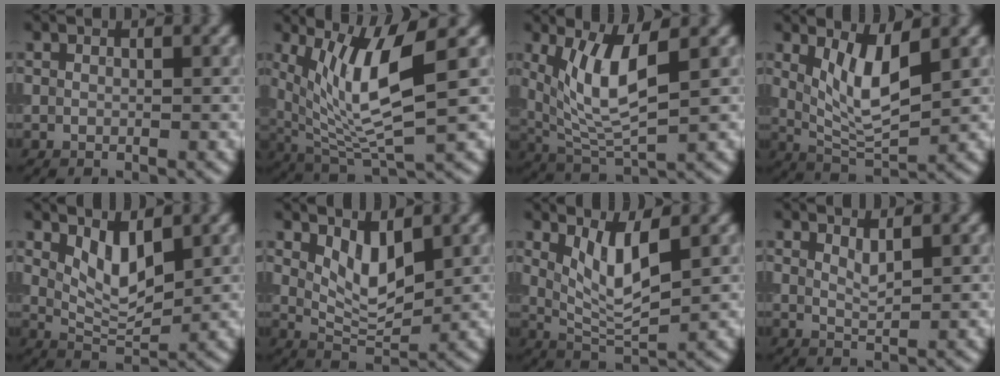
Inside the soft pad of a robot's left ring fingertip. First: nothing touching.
{"total": 7.4, "force": [2.4, 1.8, 6.8], "torque": [-0.139, -0.013, 0.052]}
{"total": 6.2, "force": [2.0, 2.0, 5.5], "torque": [-0.118, -0.013, 0.047]}
{"total": 4.8, "force": [1.6, 1.3, 4.3], "torque": [-0.087, -0.010, 0.037]}
{"total": 3.9, "force": [1.6, 1.6, 3.1], "torque": [-0.061, -0.008, 0.034]}
{"total": 3.9, "force": [1.6, 1.7, 3.1], "torque": [-0.060, -0.008, 0.033]}
{"total": 4.4, "force": [1.6, 1.1, 3.9], "torque": [-0.080, -0.011, 0.038]}
{"total": 1.4, "force": [0.9, 0.3, 1.0], "torque": [-0.020, -0.003, 0.017]}